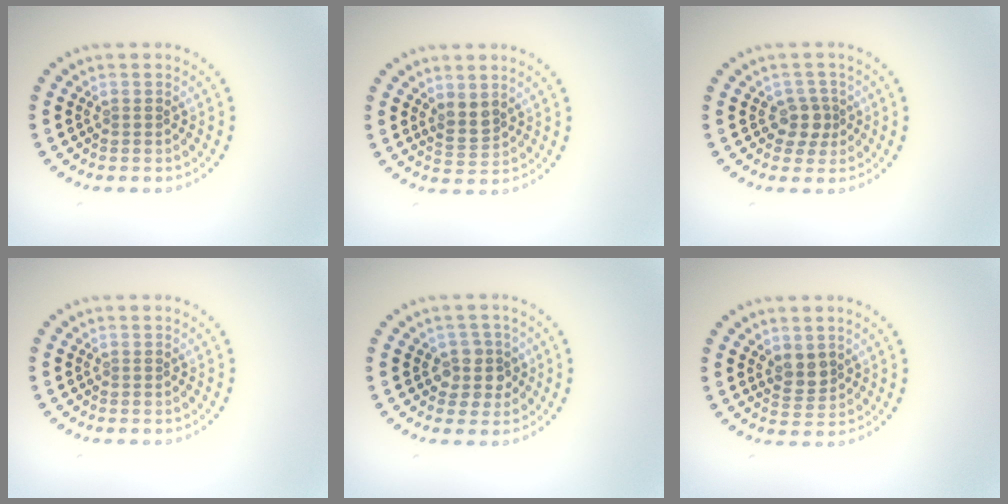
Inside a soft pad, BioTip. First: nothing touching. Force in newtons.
{"total": 1.9, "press": 1.6, "slide": 1.0}
{"total": 2.0, "press": 1.6, "slide": 1.2}
{"total": 0.0}
{"total": 2.8, "press": 2.4, "slide": 1.4}
{"total": 2.0, "press": 1.8, "slide": 0.9}